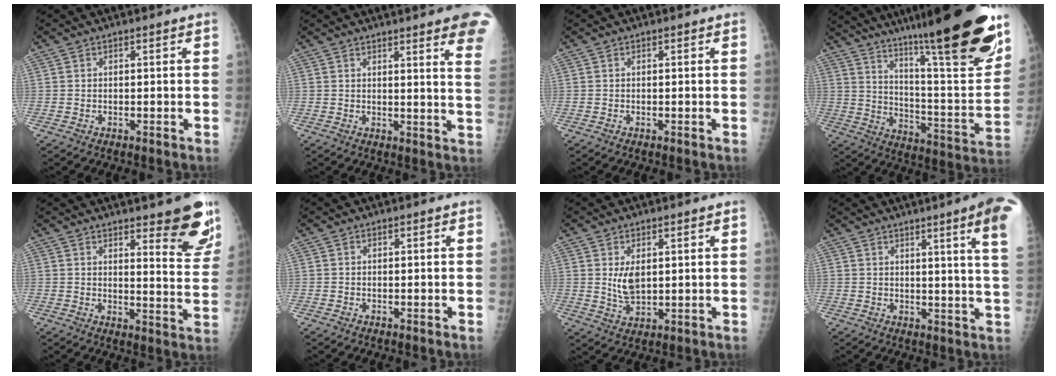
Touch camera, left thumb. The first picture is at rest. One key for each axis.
{"total": 12.3, "fx": 8.6, "fy": 0.9, "fz": 8.6, "tx": -0.085, "ty": -0.036, "tz": 0.081}
{"total": 0.0}
{"total": 32.4, "fx": 22.3, "fy": 4.3, "fz": 23.0, "tx": -0.298, "ty": -0.099, "tz": 0.331}
{"total": 12.7, "fx": 8.5, "fy": 3.0, "fz": 9.0, "tx": -0.077, "ty": -0.060, "tz": 0.108}
{"total": 0.0}
{"total": 4.9, "fx": 1.4, "fy": 2.6, "fz": 3.9, "tx": -0.062, "ty": -0.017, "tz": 0.035}
{"total": 11.1, "fx": 6.2, "fy": -0.7, "fz": 9.2, "tx": -0.116, "ty": -0.030, "tz": 0.061}